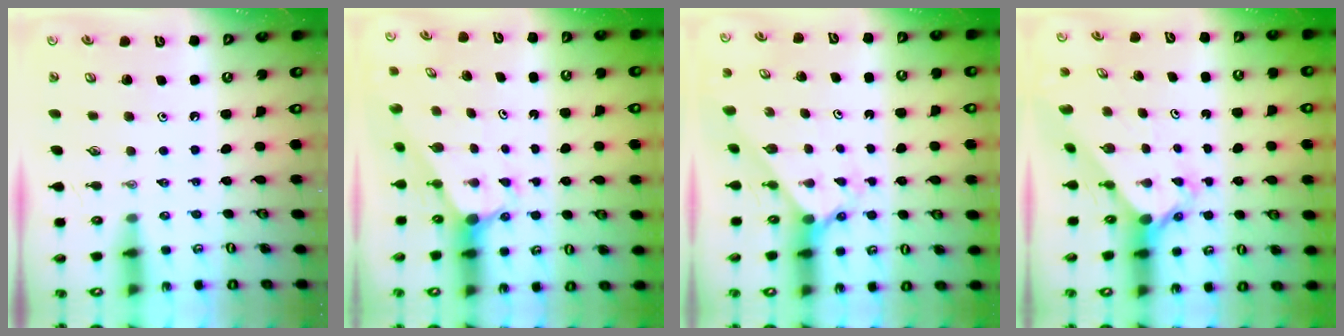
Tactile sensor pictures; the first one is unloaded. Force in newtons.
{"total": 2.6, "press": 2.6, "slide": 0.1}
{"total": 2.1, "press": 2.1, "slide": 0.2}
{"total": 2.6, "press": 2.6, "slide": 0.3}